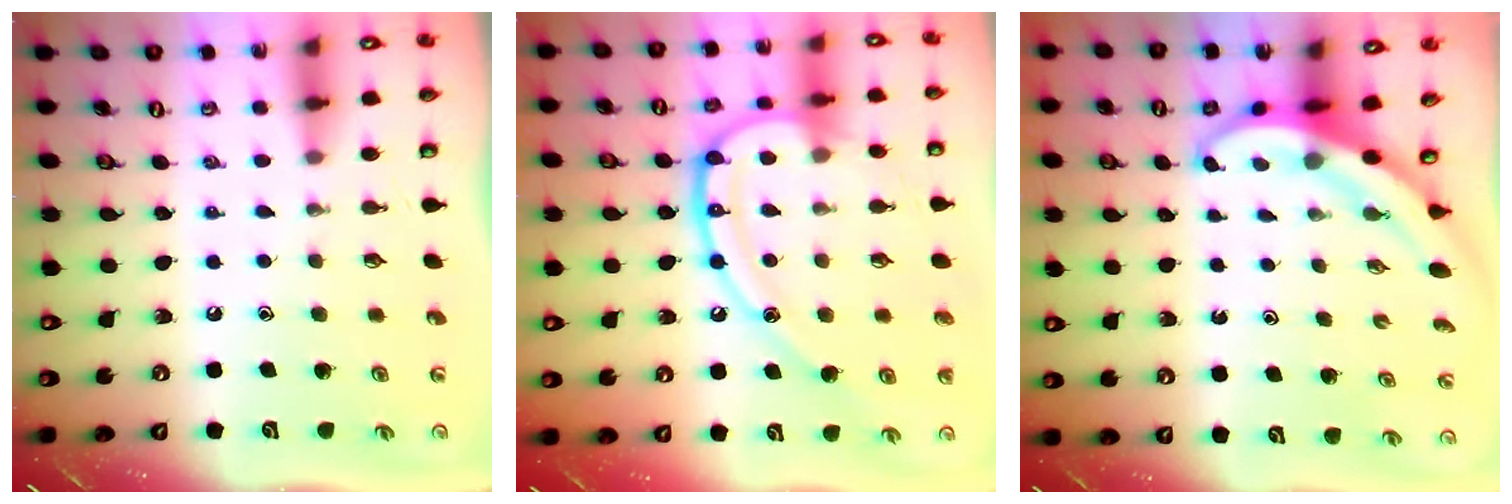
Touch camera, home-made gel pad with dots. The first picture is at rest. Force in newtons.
{"total": 19.7, "press": 19.6, "slide": 1.9}
{"total": 3.6, "press": 3.6, "slide": 0.3}